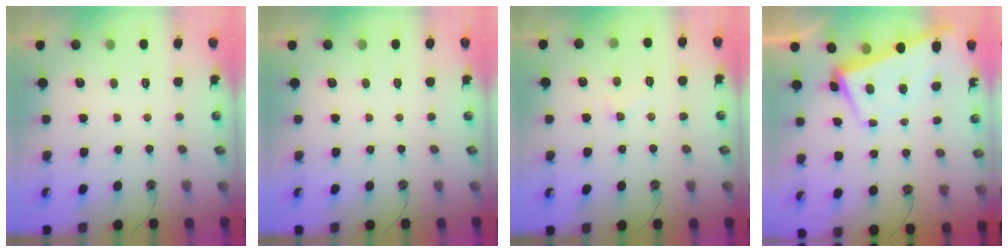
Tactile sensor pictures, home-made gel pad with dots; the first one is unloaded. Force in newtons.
{"total": 0.0}
{"total": 2.7, "press": 2.6, "slide": 0.8}
{"total": 1.7, "press": 1.0, "slide": 1.4}